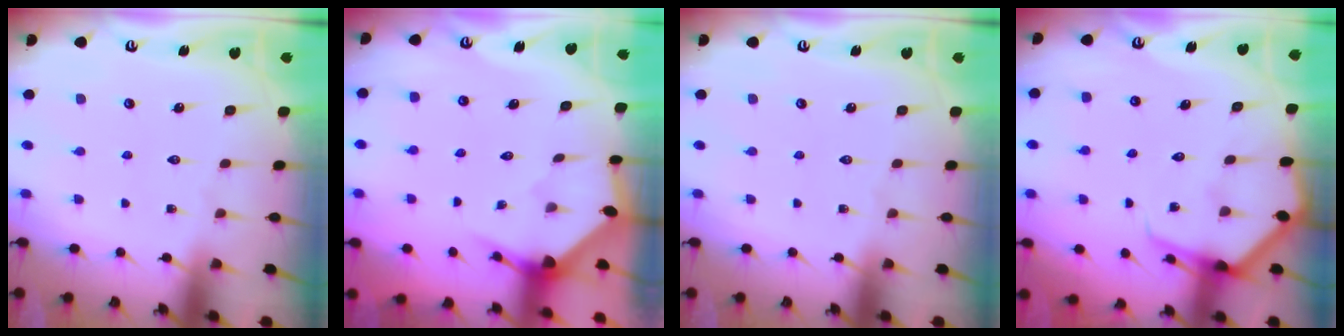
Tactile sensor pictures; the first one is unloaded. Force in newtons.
{"total": 2.8, "press": 2.8, "slide": 0.3}
{"total": 0.0}
{"total": 5.7, "press": 5.6, "slide": 0.6}